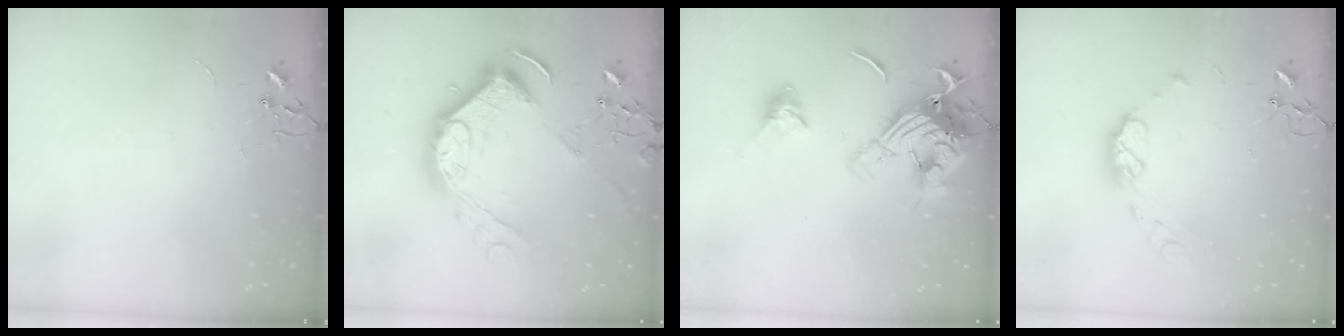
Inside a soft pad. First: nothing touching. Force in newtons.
{"total": 19.1, "press": 19.0, "slide": 1.4}
{"total": 19.6, "press": 19.5, "slide": 2.1}
{"total": 8.4, "press": 8.3, "slide": 0.6}